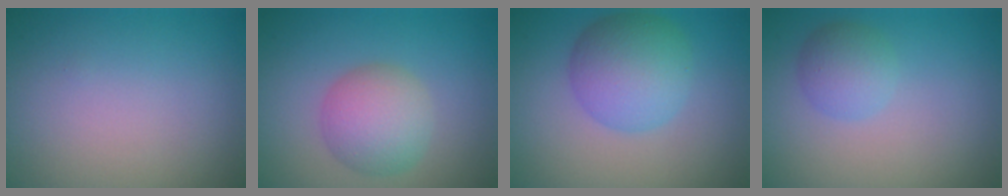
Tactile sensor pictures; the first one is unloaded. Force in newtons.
{"total": 4.4, "press": 4.4, "slide": 0.1}
{"total": 5.7, "press": 5.7, "slide": 0.0}
{"total": 2.5, "press": 2.5, "slide": 0.2}